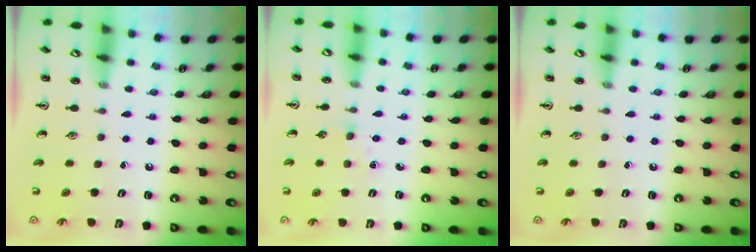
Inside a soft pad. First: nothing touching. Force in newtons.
{"total": 3.1, "press": 3.1, "slide": 0.5}
{"total": 0.0}